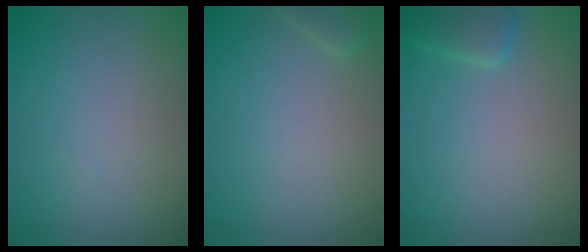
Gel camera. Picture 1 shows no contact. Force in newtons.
{"total": 1.1, "press": 1.1, "slide": 0.1}
{"total": 2.3, "press": 2.3, "slide": 0.2}